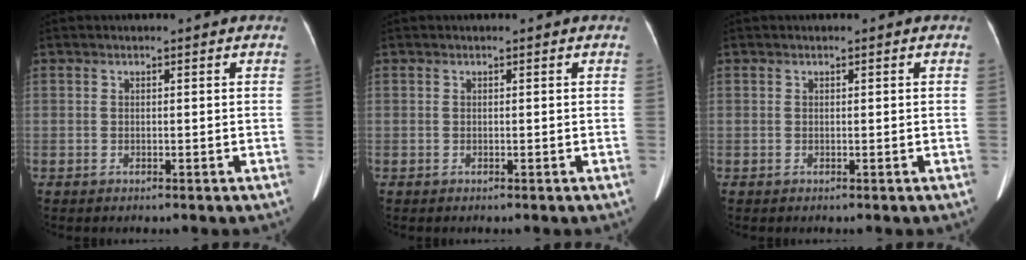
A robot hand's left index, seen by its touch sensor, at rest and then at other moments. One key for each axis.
{"total": 0.0}
{"total": 0.0}